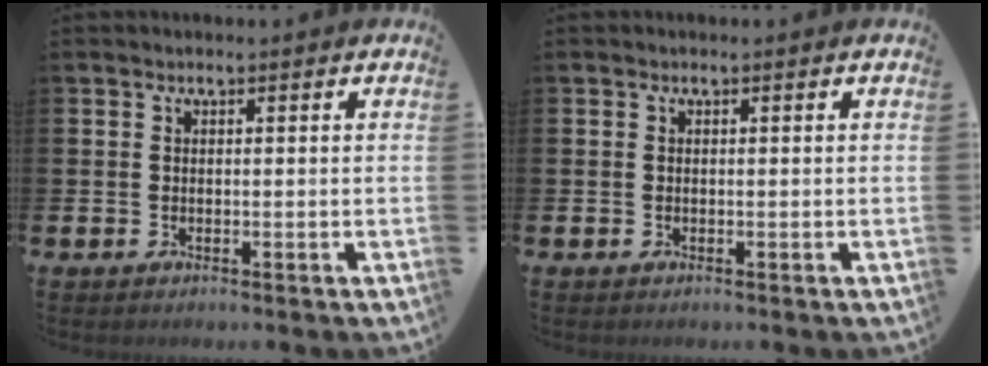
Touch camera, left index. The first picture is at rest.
{"total": 0.0}